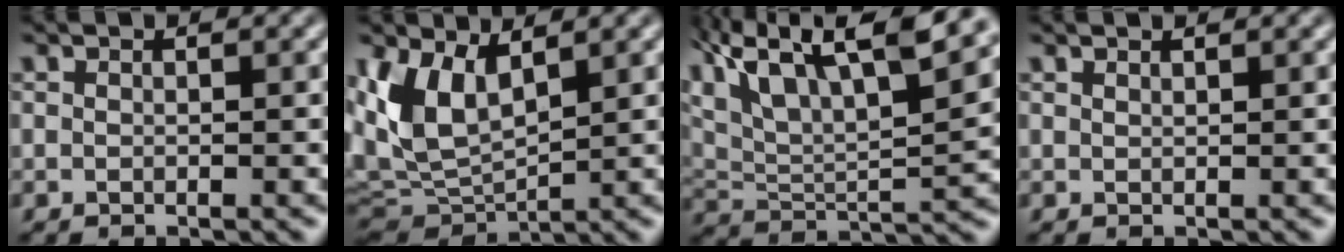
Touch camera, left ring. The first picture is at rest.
{"total": 7.0, "force": [1.7, 4.1, 5.5], "torque": [-0.131, 0.000, 0.037]}
{"total": 12.7, "force": [7.7, 4.7, 8.9], "torque": [-0.181, 0.036, 0.131]}
{"total": 0.7, "force": [0.7, 0.1, 0.2], "torque": [-0.002, 0.003, 0.006]}